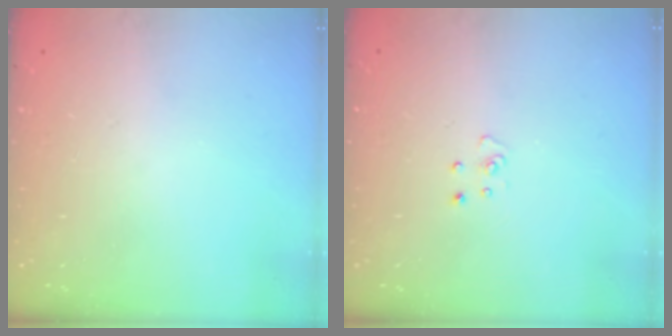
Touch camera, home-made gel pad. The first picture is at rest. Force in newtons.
{"total": 3.0, "press": 3.0, "slide": 0.3}